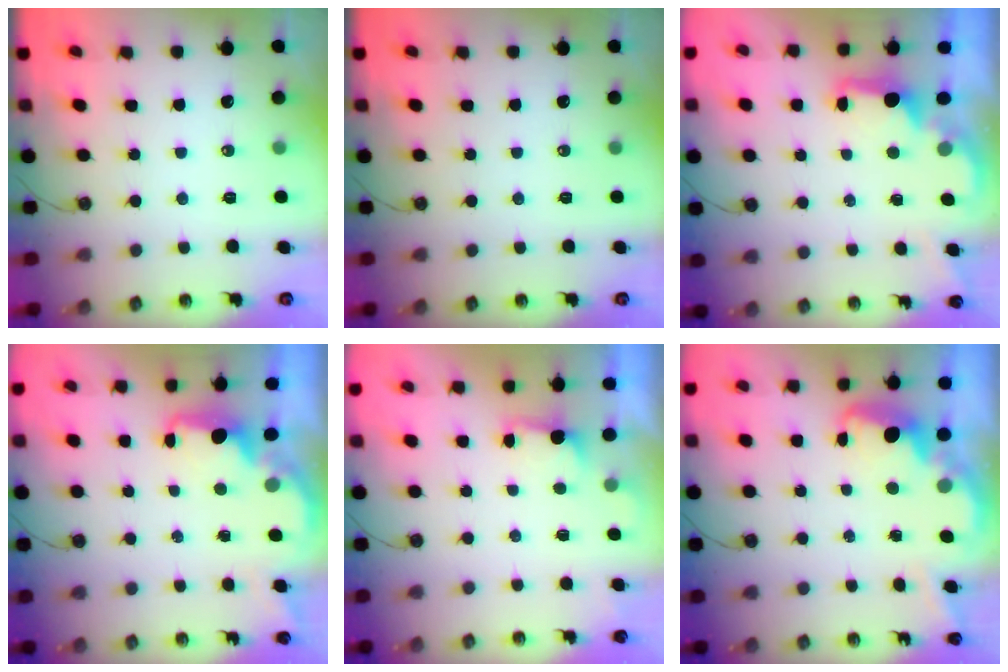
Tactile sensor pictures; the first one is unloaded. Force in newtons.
{"total": 0.0}
{"total": 1.8, "press": 1.7, "slide": 0.6}
{"total": 1.9, "press": 1.7, "slide": 0.8}
{"total": 2.0, "press": 1.8, "slide": 0.9}
{"total": 3.8, "press": 3.7, "slide": 0.6}